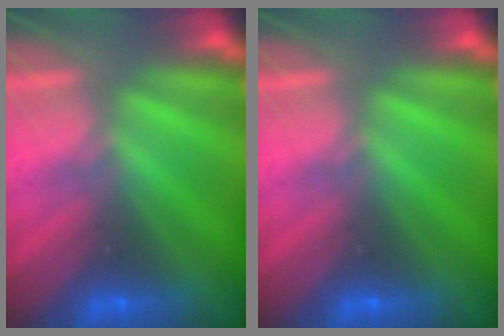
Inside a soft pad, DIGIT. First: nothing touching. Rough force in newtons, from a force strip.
{"total": 0.0}